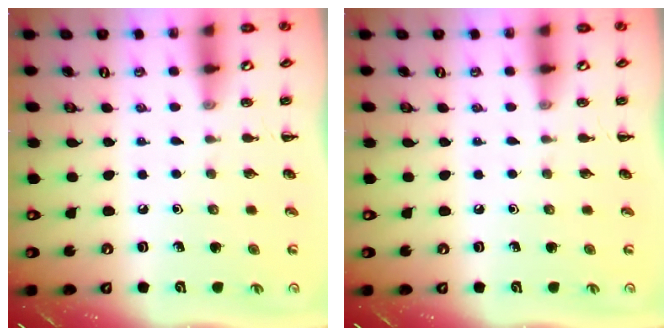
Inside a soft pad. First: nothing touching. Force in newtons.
{"total": 0.0}